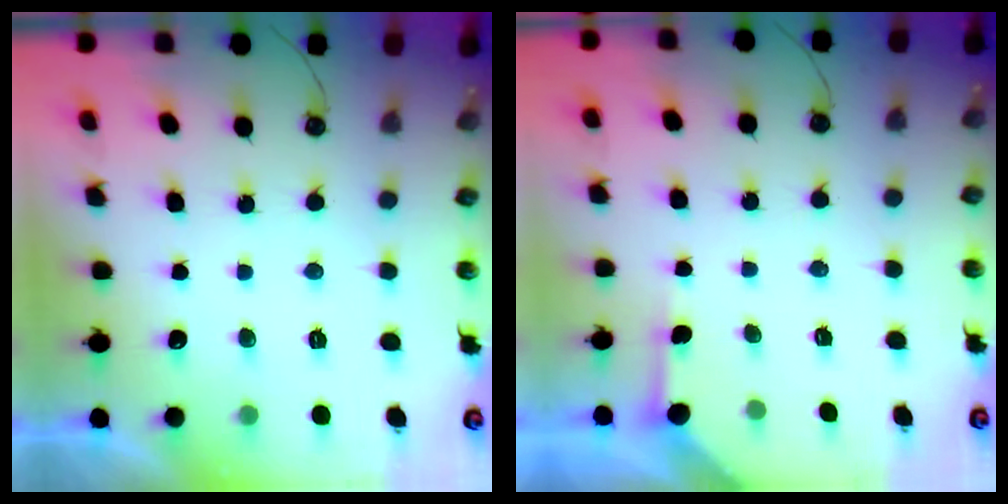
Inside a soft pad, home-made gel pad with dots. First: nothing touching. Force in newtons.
{"total": 1.8, "press": 1.8, "slide": 0.3}